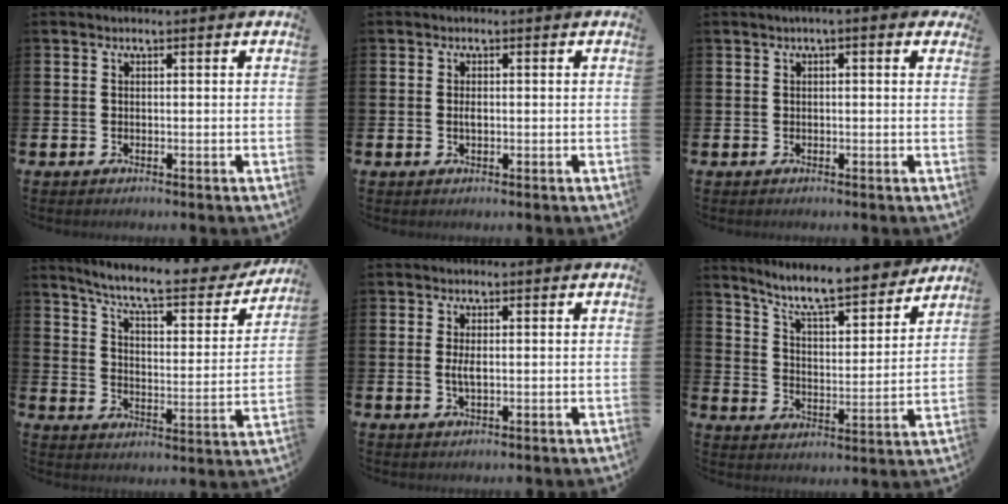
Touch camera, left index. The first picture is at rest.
{"total": 1.0, "force": [0.0, 0.4, 0.9], "torque": [-0.016, 0.002, -0.002]}
{"total": 1.3, "force": [0.3, 0.3, 1.2], "torque": [-0.012, 0.000, 0.002]}
{"total": 8.4, "force": [7.4, 1.5, 3.6], "torque": [-0.099, -0.049, 0.122]}
{"total": 2.0, "force": [0.1, 0.7, 1.9], "torque": [-0.033, 0.001, -0.001]}
{"total": 9.1, "force": [8.4, 1.2, 3.2], "torque": [-0.087, -0.064, 0.144]}